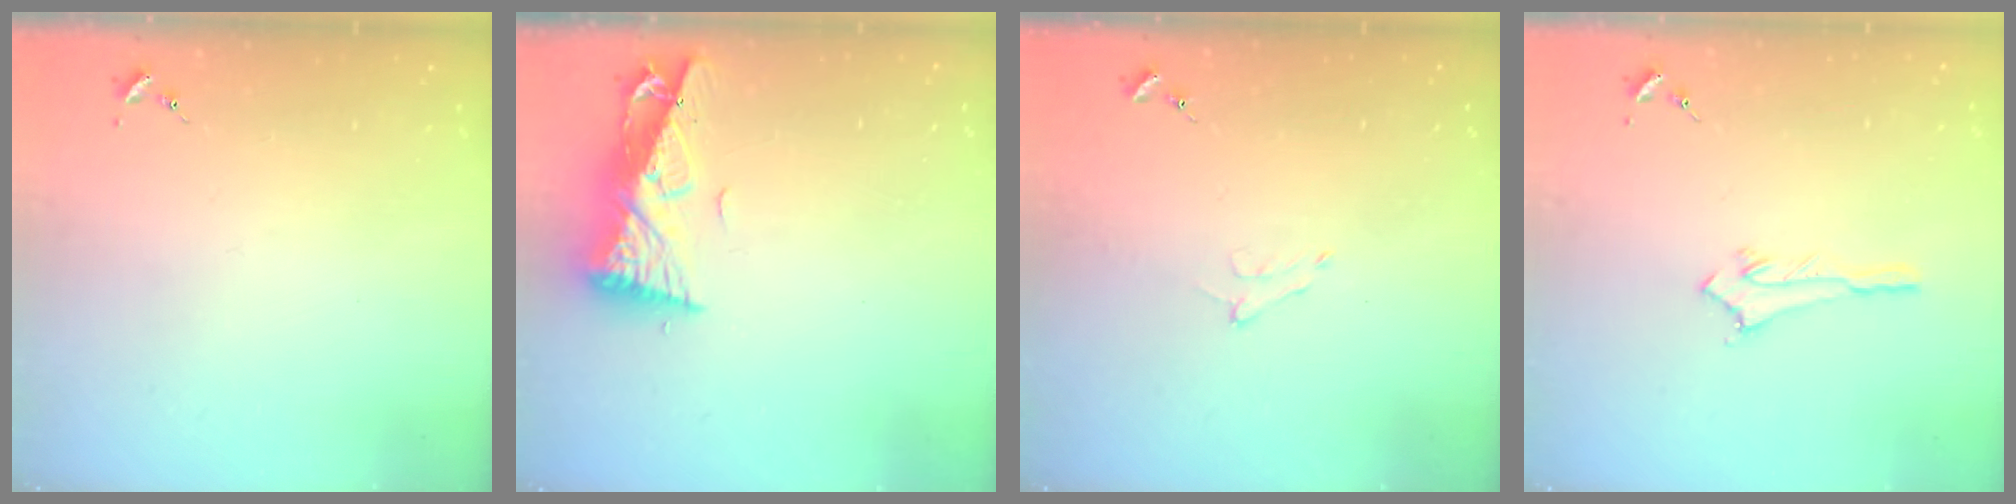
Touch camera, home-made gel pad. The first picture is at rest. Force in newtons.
{"total": 10.1, "press": 10.0, "slide": 1.4}
{"total": 5.4, "press": 5.3, "slide": 0.8}
{"total": 2.8, "press": 2.8, "slide": 0.3}